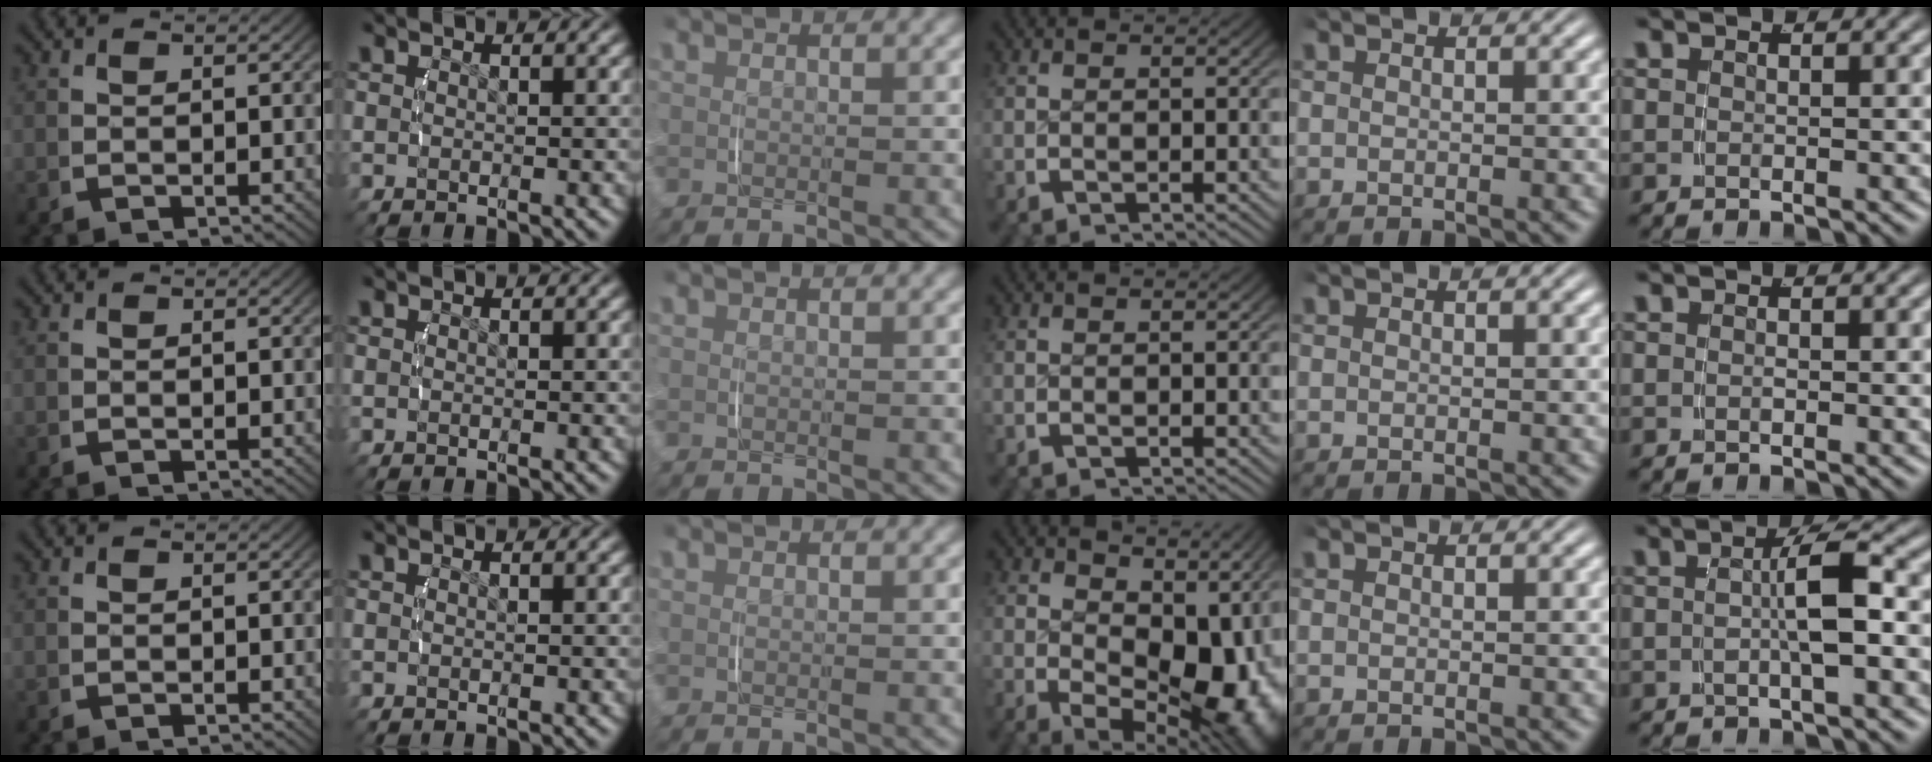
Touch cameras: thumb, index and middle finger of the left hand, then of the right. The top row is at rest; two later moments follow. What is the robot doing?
{"motion": "lift_and_place", "object": "phone"}